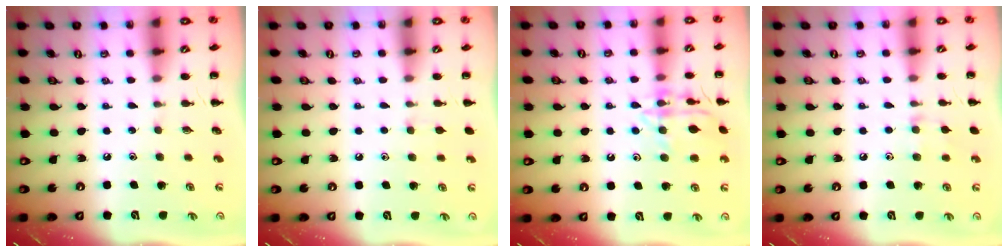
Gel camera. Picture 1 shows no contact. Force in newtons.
{"total": 3.2, "press": 2.9, "slide": 1.3}
{"total": 14.8, "press": 14.8, "slide": 0.5}
{"total": 7.6, "press": 7.4, "slide": 1.8}